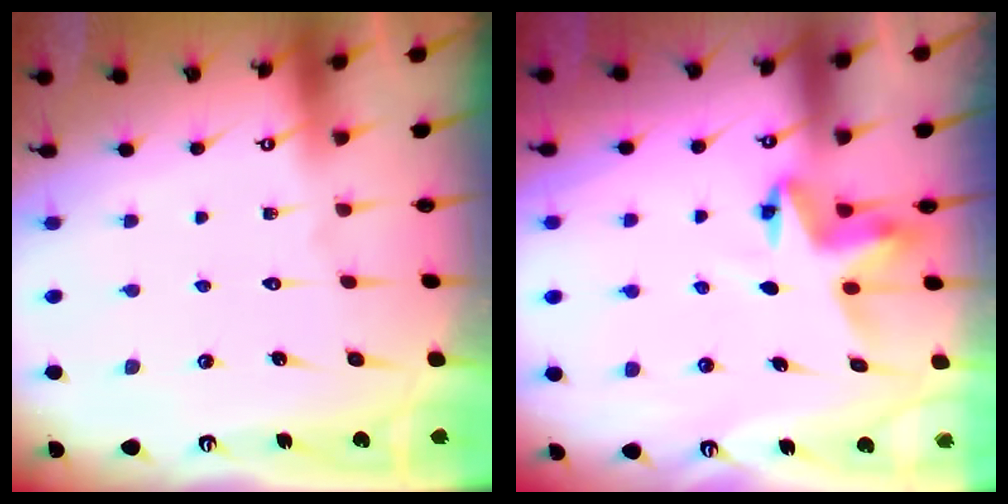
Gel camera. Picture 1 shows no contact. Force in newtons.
{"total": 5.1, "press": 5.1, "slide": 0.2}